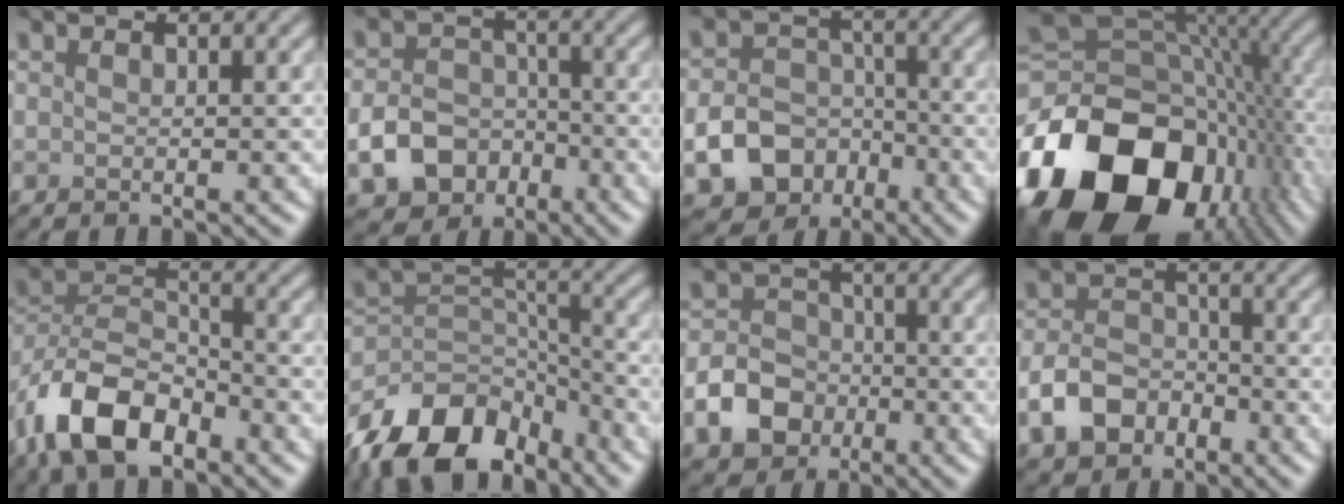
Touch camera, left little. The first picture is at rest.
{"total": 5.4, "force": [-2.2, 4.1, 2.6], "torque": [-0.045, -0.008, -0.037]}
{"total": 6.6, "force": [-2.8, 5.1, 3.1], "torque": [-0.042, -0.008, -0.054]}
{"total": 19.5, "force": [-7.9, 13.2, 12.0], "torque": [-0.238, -0.031, -0.124]}
{"total": 9.0, "force": [-5.6, 4.5, 5.5], "torque": [-0.101, 0.004, -0.119]}
{"total": 11.9, "force": [-8.9, 6.0, 5.1], "torque": [-0.093, 0.009, -0.166]}
{"total": 5.2, "force": [-2.2, 4.1, 2.3], "torque": [-0.032, 0.000, -0.052]}
{"total": 4.7, "force": [-2.4, 3.3, 2.4], "torque": [-0.044, -0.001, -0.049]}